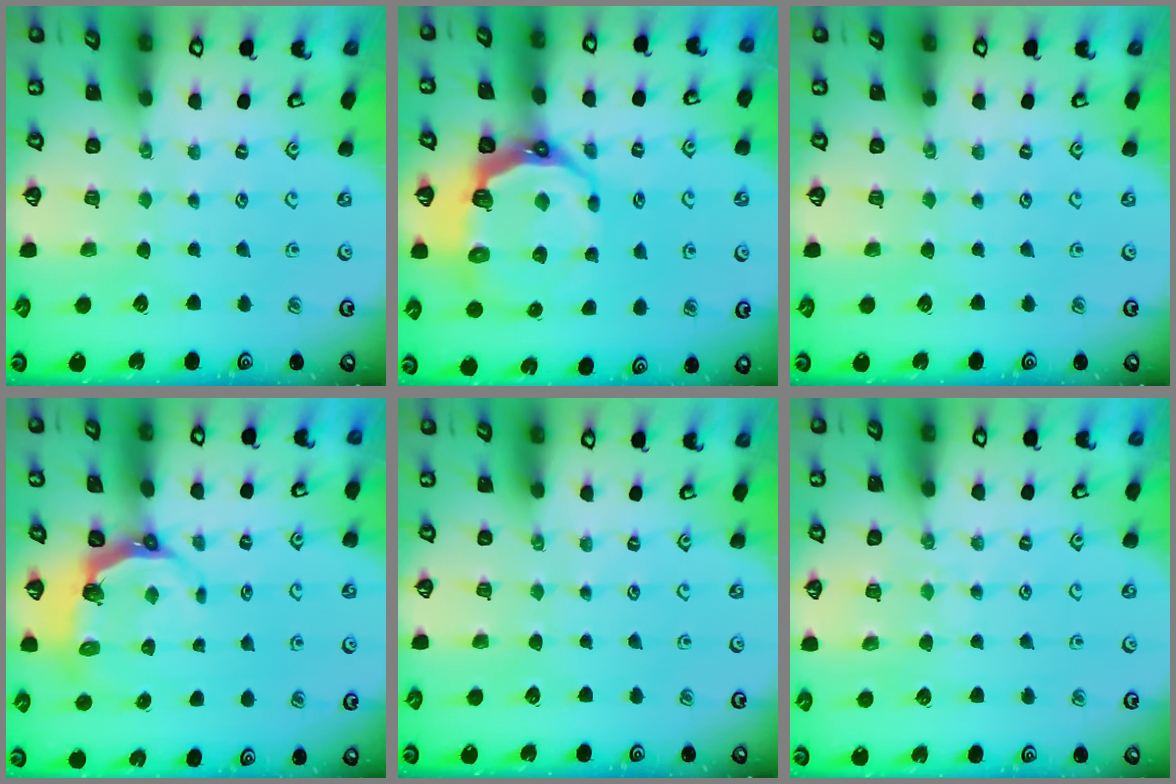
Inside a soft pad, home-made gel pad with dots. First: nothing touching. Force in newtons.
{"total": 11.4, "press": 10.1, "slide": 5.4}
{"total": 0.0}
{"total": 5.2, "press": 3.8, "slide": 3.5}
{"total": 0.0}
{"total": 5.9, "press": 5.9, "slide": 0.6}